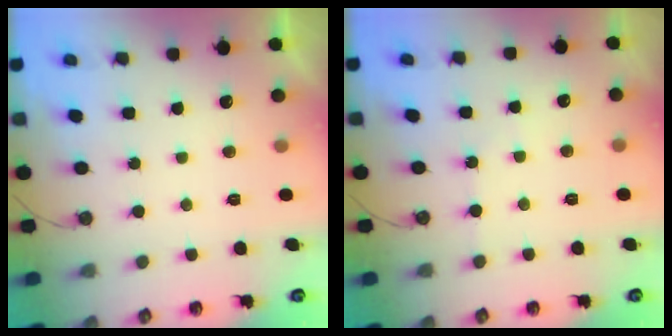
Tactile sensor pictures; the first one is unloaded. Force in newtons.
{"total": 2.7, "press": 2.7, "slide": 0.4}